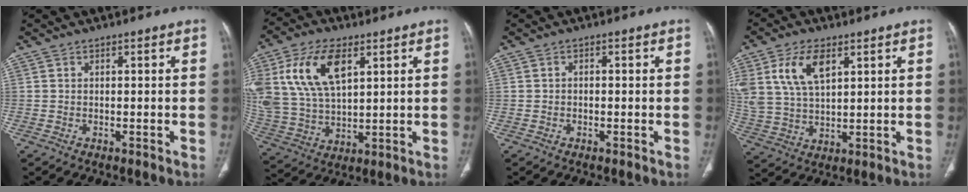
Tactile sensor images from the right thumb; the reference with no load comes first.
{"total": 17.7, "force": [6.7, 9.6, 13.2], "torque": [-0.259, -0.011, 0.135]}
{"total": 0.7, "force": [-0.1, 0.5, 0.4], "torque": [-0.004, 0.002, -0.005]}
{"total": 11.8, "force": [5.2, 6.2, 8.5], "torque": [-0.170, -0.010, 0.110]}